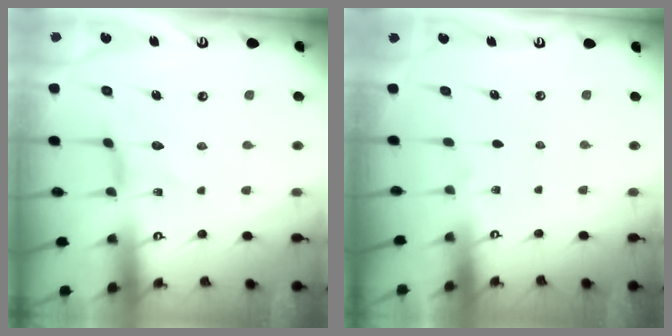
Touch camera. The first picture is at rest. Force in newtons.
{"total": 0.0}